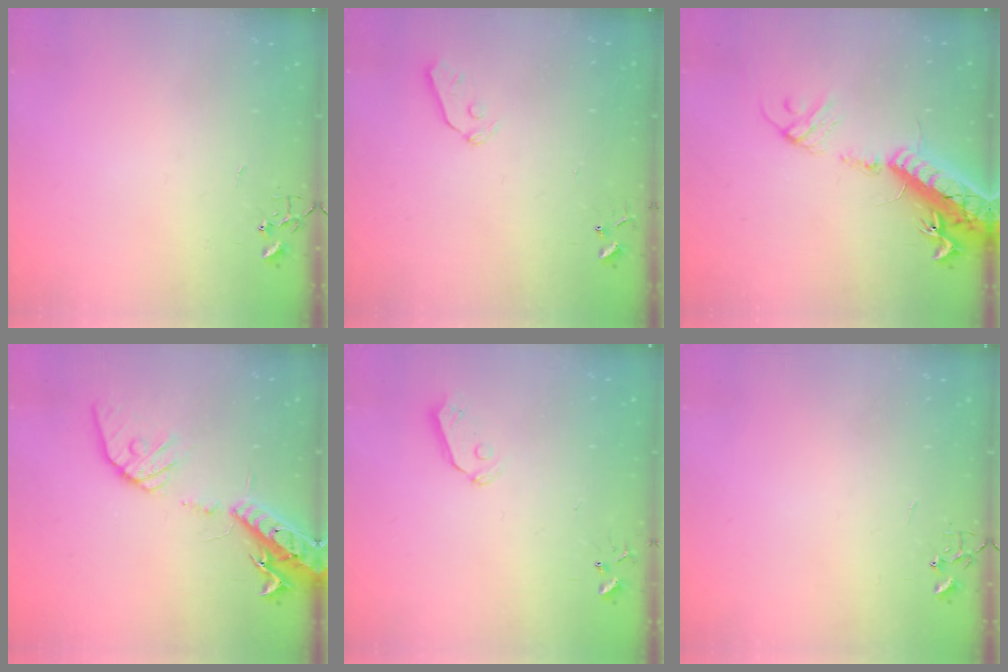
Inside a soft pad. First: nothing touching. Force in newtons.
{"total": 5.2, "press": 5.2, "slide": 0.6}
{"total": 22.7, "press": 22.1, "slide": 4.9}
{"total": 17.5, "press": 17.1, "slide": 3.5}
{"total": 6.4, "press": 6.4, "slide": 0.6}
{"total": 0.0}